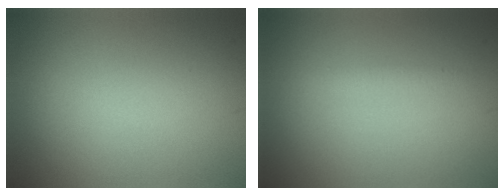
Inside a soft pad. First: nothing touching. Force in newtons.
{"total": 0.7, "press": 0.7, "slide": 0.1}